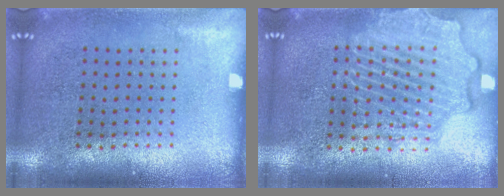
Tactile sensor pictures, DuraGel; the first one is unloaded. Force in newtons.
{"total": 2.6, "press": 2.6, "slide": 0.3}